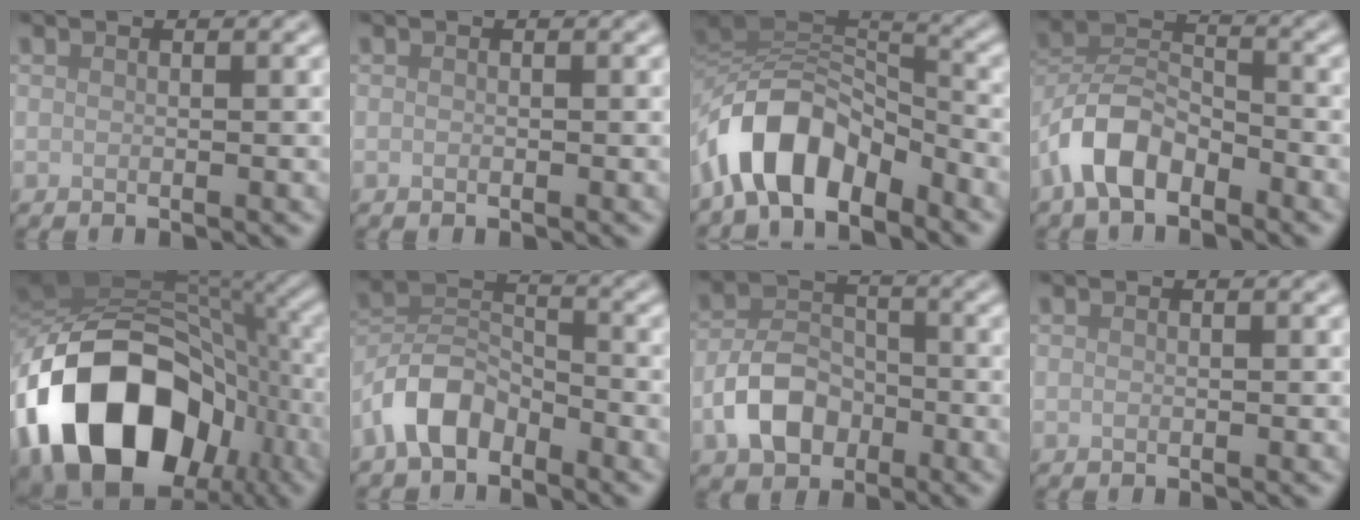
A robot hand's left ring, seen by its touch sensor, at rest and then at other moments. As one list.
[{"total": 0.0}, {"total": 7.9, "force": [-5.4, 3.7, 4.4], "torque": [-0.060, 0.004, -0.106]}, {"total": 5.8, "force": [-3.6, 3.0, 3.4], "torque": [-0.063, 0.009, -0.078]}, {"total": 17.0, "force": [-7.2, 11.5, 10.3], "torque": [-0.190, -0.012, -0.124]}, {"total": 5.4, "force": [-3.5, 2.9, 2.8], "torque": [-0.051, 0.009, -0.079]}, {"total": 5.2, "force": [-2.4, 3.6, 2.9], "torque": [-0.054, 0.003, -0.049]}, {"total": 0.0}]